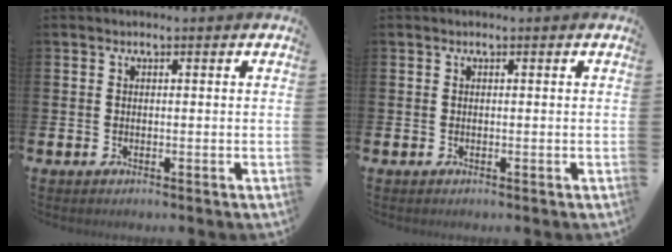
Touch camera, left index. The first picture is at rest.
{"total": 0.0}